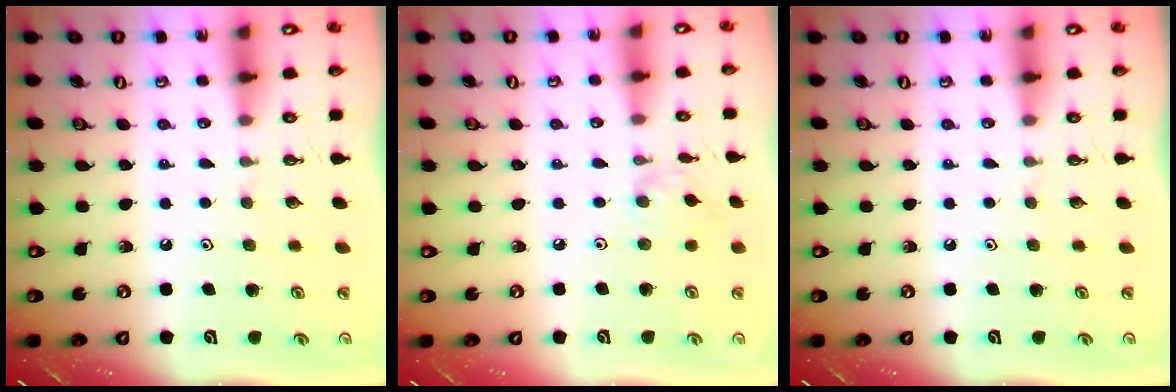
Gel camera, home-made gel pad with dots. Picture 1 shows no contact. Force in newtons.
{"total": 2.8, "press": 2.8, "slide": 0.5}
{"total": 0.0}